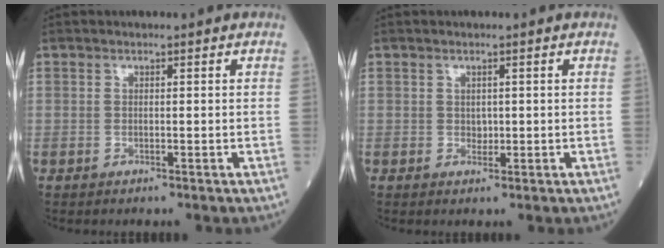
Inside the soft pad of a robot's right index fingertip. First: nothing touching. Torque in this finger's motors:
{"motor_torque": [0.08, 0.04, 0.03, -0.01]}